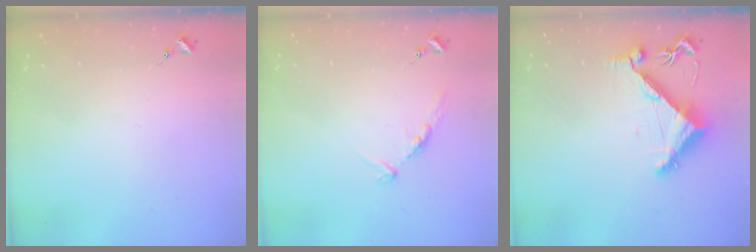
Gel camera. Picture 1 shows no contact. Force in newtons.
{"total": 8.3, "press": 8.2, "slide": 0.9}
{"total": 7.1, "press": 7.1, "slide": 1.1}